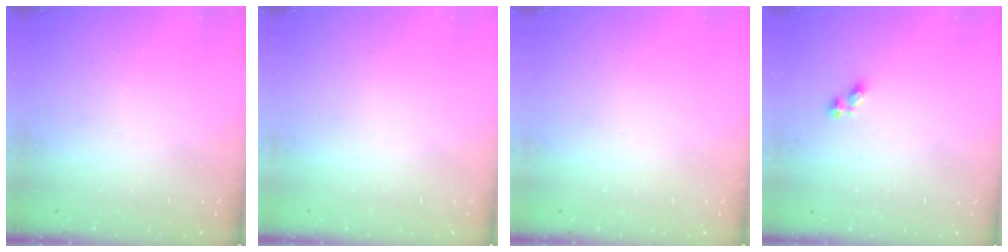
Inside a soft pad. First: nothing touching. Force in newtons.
{"total": 0.0}
{"total": 0.0}
{"total": 3.0, "press": 2.9, "slide": 0.6}